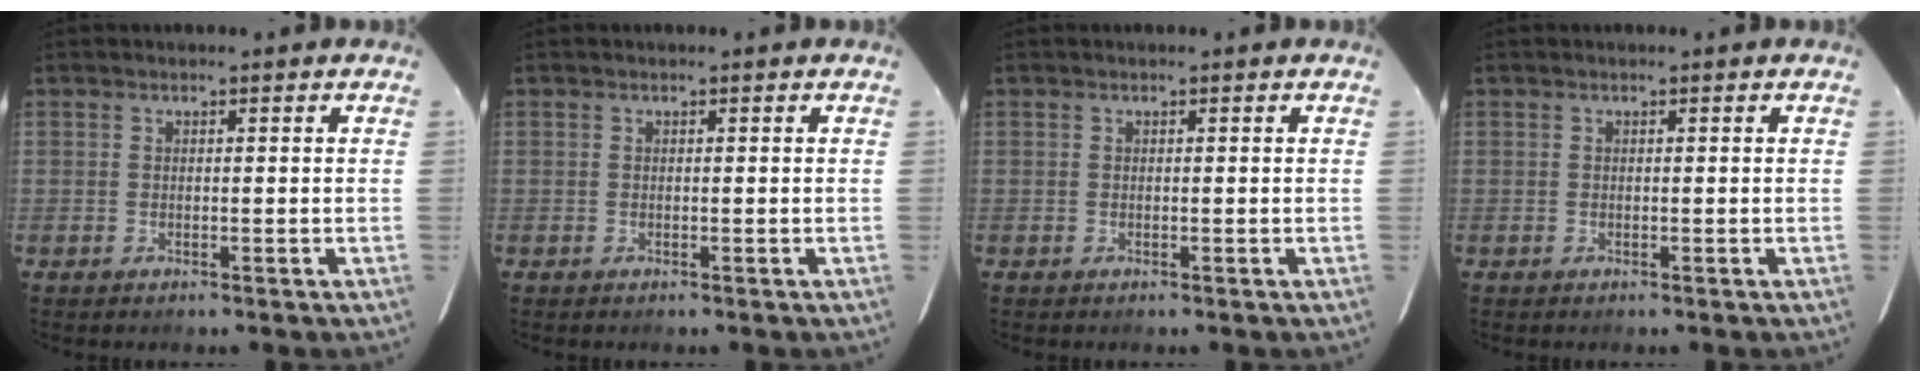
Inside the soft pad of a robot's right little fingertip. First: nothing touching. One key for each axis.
{"total": 0.0}
{"total": 0.0}
{"total": 0.0}